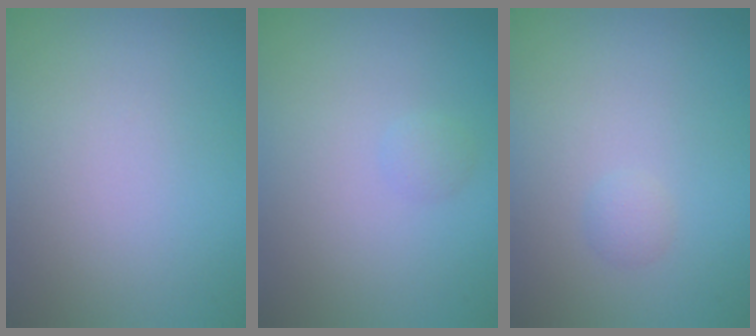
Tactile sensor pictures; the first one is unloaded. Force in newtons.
{"total": 0.7, "press": 0.7, "slide": 0.1}
{"total": 0.9, "press": 0.9, "slide": 0.0}